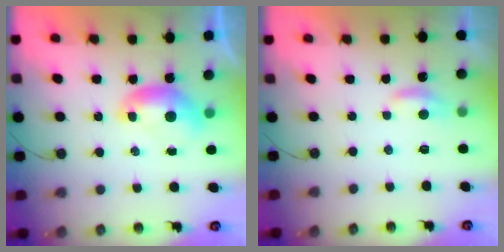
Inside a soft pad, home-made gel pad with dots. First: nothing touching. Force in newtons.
{"total": 1.4, "press": 1.3, "slide": 0.5}